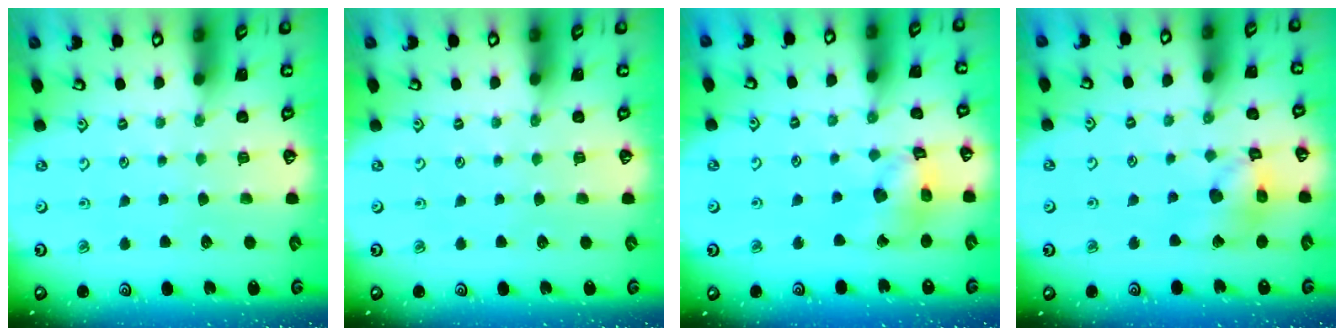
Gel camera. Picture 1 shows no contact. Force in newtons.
{"total": 0.0}
{"total": 13.2, "press": 13.1, "slide": 1.6}
{"total": 13.2, "press": 13.1, "slide": 1.8}